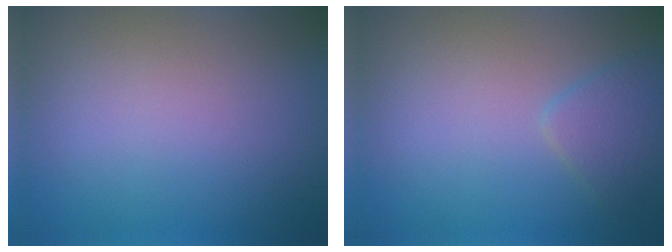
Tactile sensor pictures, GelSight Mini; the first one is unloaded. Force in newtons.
{"total": 1.9, "press": 1.9, "slide": 0.2}